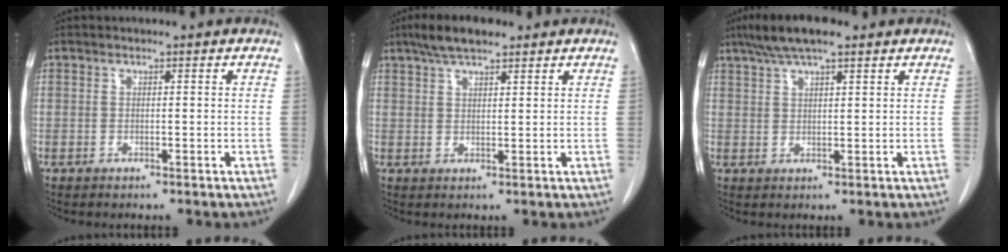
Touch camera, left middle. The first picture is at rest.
{"total": 5.9, "force": [4.4, 1.6, 3.6], "torque": [-0.077, 0.017, 0.078]}
{"total": 7.4, "force": [5.4, 1.4, 4.8], "torque": [-0.093, 0.023, 0.093]}